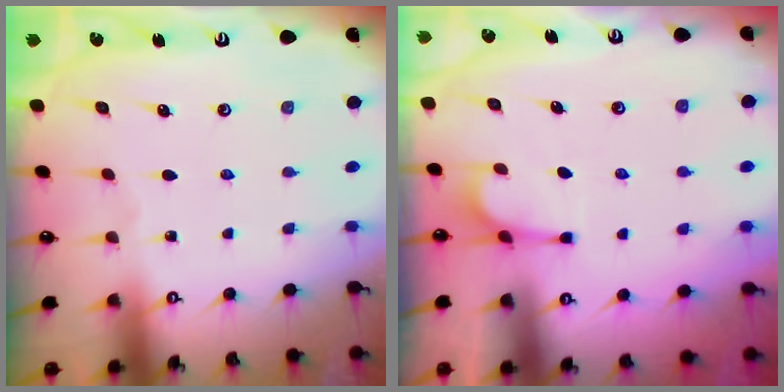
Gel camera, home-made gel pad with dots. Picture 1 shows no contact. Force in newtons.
{"total": 1.0, "press": 0.3, "slide": 1.0}